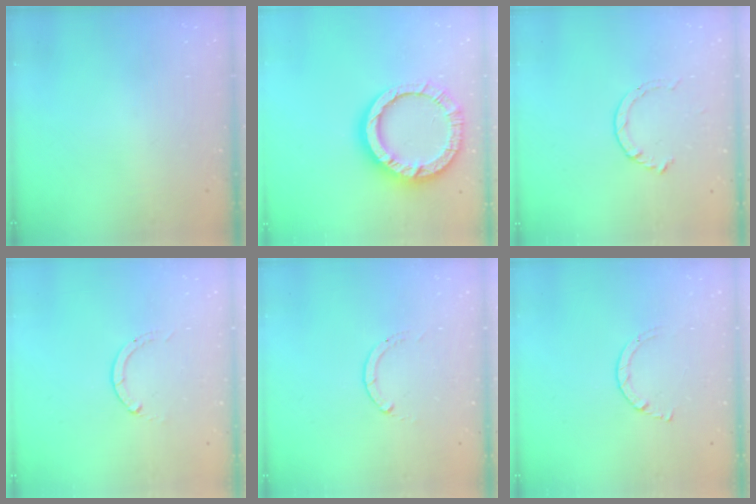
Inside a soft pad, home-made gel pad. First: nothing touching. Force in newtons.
{"total": 15.9, "press": 15.8, "slide": 2.2}
{"total": 3.5, "press": 3.5, "slide": 0.4}
{"total": 0.0}
{"total": 0.0}
{"total": 2.7, "press": 2.7, "slide": 0.3}